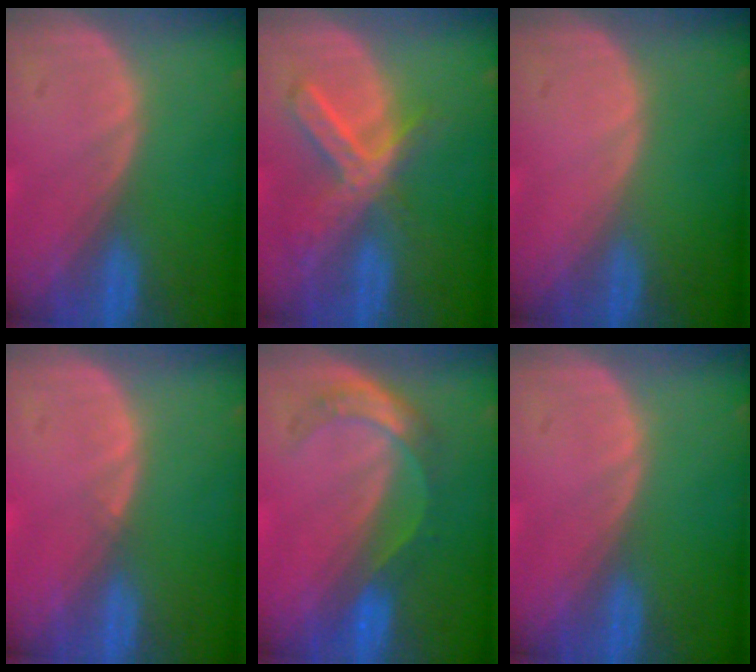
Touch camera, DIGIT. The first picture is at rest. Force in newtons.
{"total": 7.3, "press": 6.3, "slide": 3.8}
{"total": 0.0}
{"total": 0.6, "press": 0.5, "slide": 0.4}
{"total": 5.5, "press": 4.8, "slide": 2.6}
{"total": 0.0}